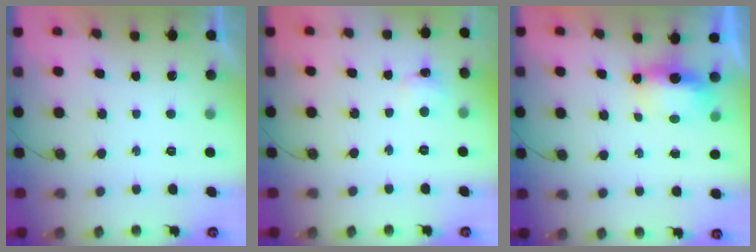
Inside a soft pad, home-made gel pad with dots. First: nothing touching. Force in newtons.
{"total": 2.0, "press": 1.9, "slide": 0.4}
{"total": 5.9, "press": 5.9, "slide": 1.0}